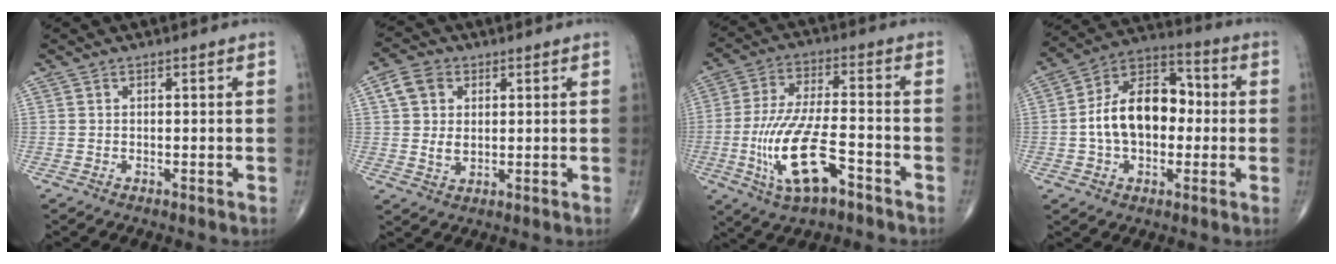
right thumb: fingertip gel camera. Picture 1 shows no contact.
{"total": 6.8, "force": [1.9, 5.0, 4.3], "torque": [-0.068, -0.006, 0.034]}
{"total": 15.1, "force": [-5.8, 5.6, 12.8], "torque": [-0.265, 0.026, -0.099]}
{"total": 15.9, "force": [-0.5, 10.3, 12.1], "torque": [-0.179, 0.039, -0.016]}